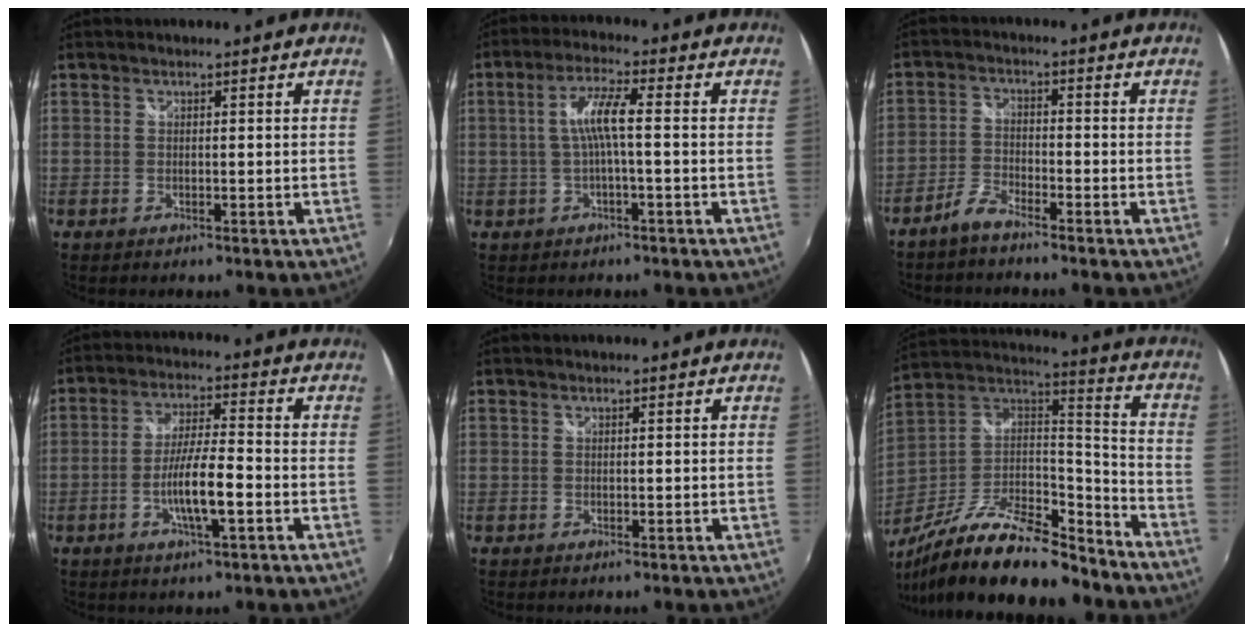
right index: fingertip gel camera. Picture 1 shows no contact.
{"total": 5.5, "force": [-0.5, 0.2, 5.4], "torque": [-0.111, 0.007, -0.006]}
{"total": 3.8, "force": [-3.3, 0.9, 1.7], "torque": [-0.051, 0.006, -0.070]}
{"total": 8.3, "force": [-3.0, 1.0, 7.7], "torque": [-0.146, -0.004, -0.054]}
{"total": 0.0}
{"total": 25.5, "force": [-18.9, 8.0, 15.2], "torque": [-0.280, -0.020, -0.314]}